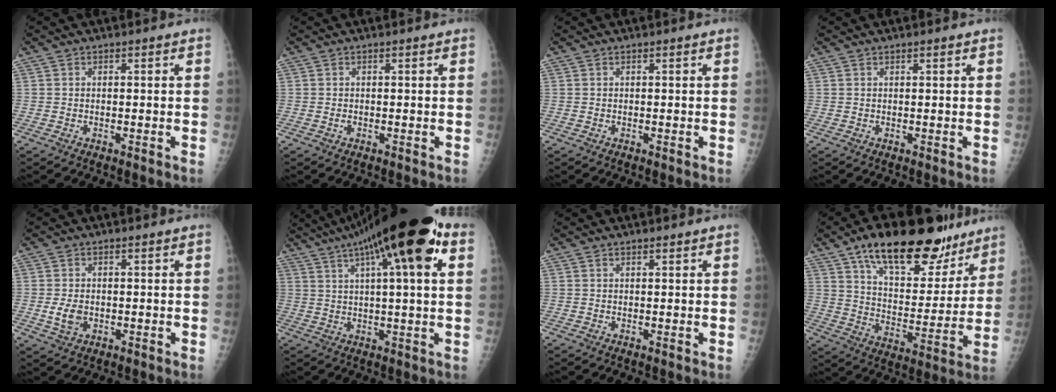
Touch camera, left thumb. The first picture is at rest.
{"total": 0.5, "force": [0.0, 0.3, 0.4], "torque": [-0.006, 0.000, 0.002]}
{"total": 0.0}
{"total": 0.6, "force": [0.4, 0.1, 0.4], "torque": [-0.007, -0.001, 0.008]}
{"total": 3.6, "force": [-0.4, 2.5, 2.5], "torque": [-0.047, -0.005, -0.003]}
{"total": 21.0, "force": [9.3, 4.5, 18.2], "torque": [-0.295, 0.025, 0.142]}
{"total": 0.8, "force": [0.6, 0.2, 0.4], "torque": [-0.008, -0.003, 0.010]}
{"total": 25.2, "force": [17.1, 11.0, 14.9], "torque": [-0.184, -0.058, 0.266]}